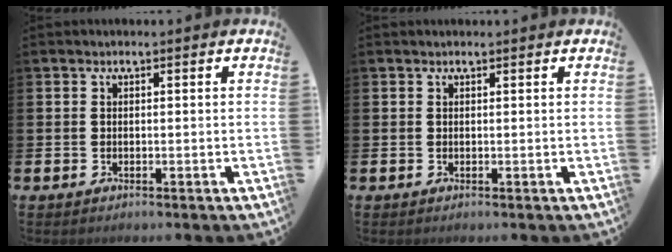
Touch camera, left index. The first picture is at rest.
{"total": 0.0}